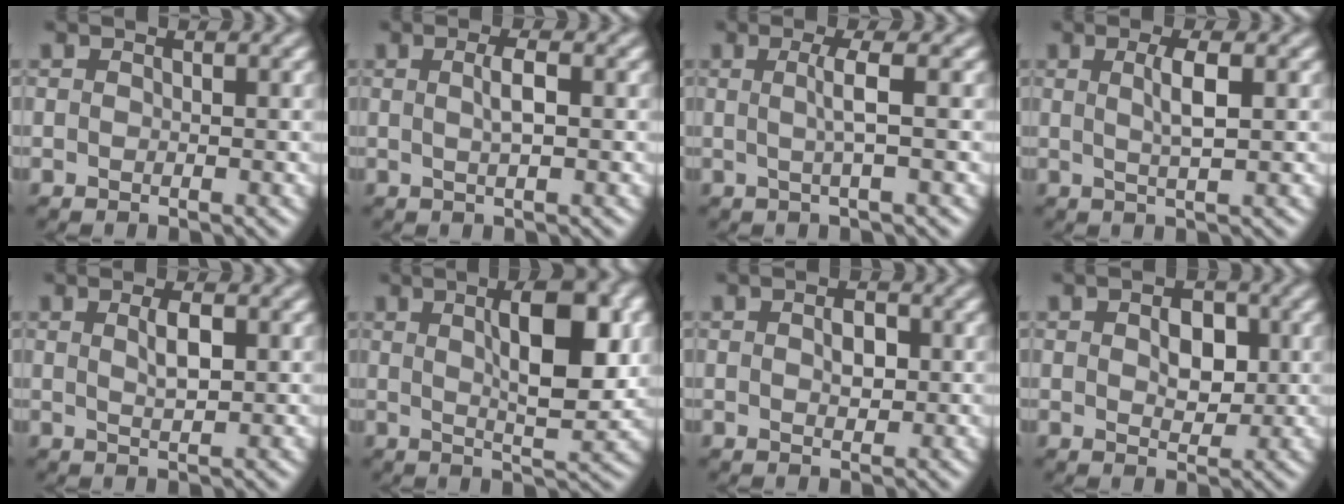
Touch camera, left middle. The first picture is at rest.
{"total": 1.9, "force": [0.3, 0.3, 1.9], "torque": [-0.037, 0.006, 0.004]}
{"total": 2.5, "force": [0.1, 0.4, 2.5], "torque": [-0.049, 0.002, -0.002]}
{"total": 2.7, "force": [0.6, 0.6, 2.6], "torque": [-0.044, 0.004, 0.008]}
{"total": 2.1, "force": [0.7, 0.6, 2.0], "torque": [-0.037, 0.002, 0.012]}
{"total": 8.0, "force": [2.0, 2.2, 7.4], "torque": [-0.098, 0.008, 0.030]}
{"total": 1.9, "force": [0.2, 1.1, 1.6], "torque": [-0.028, 0.002, 0.004]}
{"total": 3.4, "force": [0.5, 2.1, 2.5], "torque": [-0.041, 0.001, 0.009]}